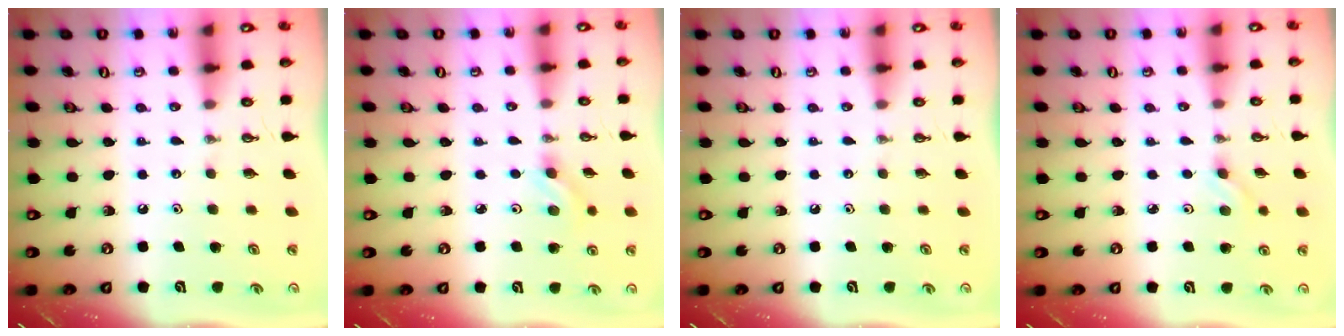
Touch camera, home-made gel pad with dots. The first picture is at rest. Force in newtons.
{"total": 4.0, "press": 3.7, "slide": 1.7}
{"total": 0.0}
{"total": 2.6, "press": 2.1, "slide": 1.5}